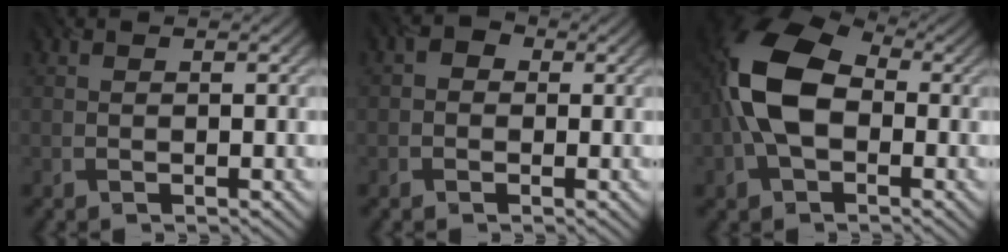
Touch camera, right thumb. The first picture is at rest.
{"total": 1.7, "force": [-0.4, 1.6, 0.5], "torque": [-0.005, 0.005, -0.013]}
{"total": 12.1, "force": [-0.3, 7.8, 9.3], "torque": [-0.214, 0.015, -0.021]}